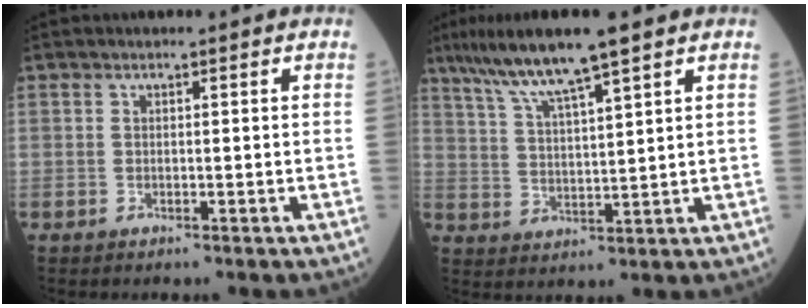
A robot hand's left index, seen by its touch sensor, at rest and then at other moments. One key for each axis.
{"total": 9.7, "fx": 7.1, "fy": -0.1, "fz": 6.6, "tx": -0.126, "ty": 0.012, "tz": 0.128}